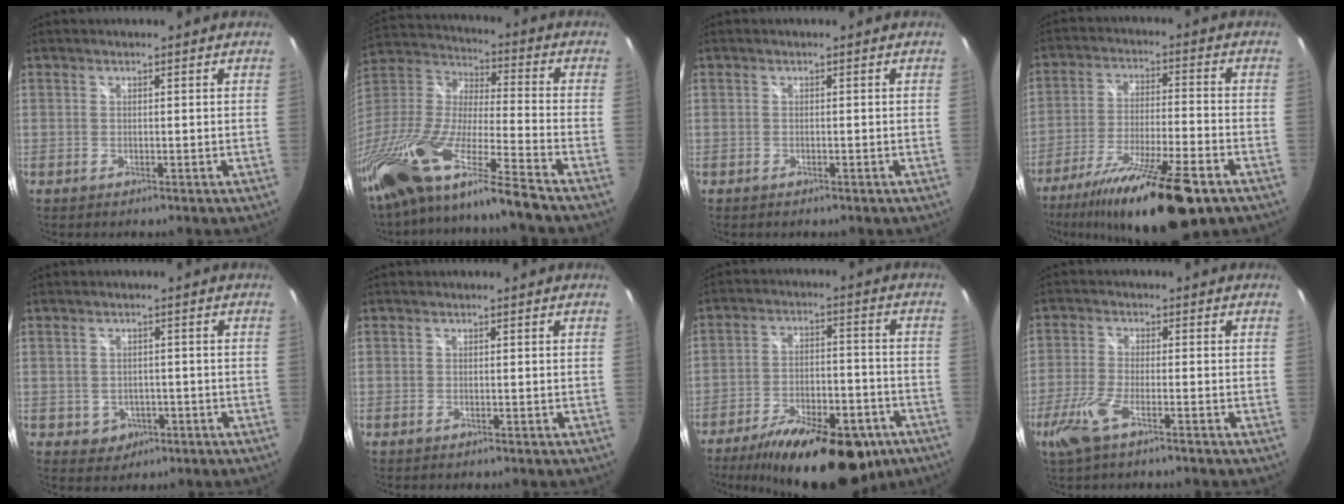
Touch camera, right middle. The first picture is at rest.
{"total": 23.3, "force": [-17.7, 0.4, 15.0], "torque": [-0.274, -0.054, -0.332]}
{"total": 0.5, "force": [-0.4, 0.3, 0.1], "torque": [-0.004, -0.002, -0.009]}
{"total": 20.0, "force": [-13.9, 3.3, 13.9], "torque": [-0.257, -0.036, -0.229]}
{"total": 4.1, "force": [-1.3, 3.8, 1.2], "torque": [-0.035, 0.003, -0.007]}
{"total": 0.0}
{"total": 21.9, "force": [-14.8, 8.7, 13.5], "torque": [-0.231, -0.021, -0.210]}
{"total": 6.9, "force": [-4.3, 1.3, 5.3], "torque": [-0.131, -0.015, -0.085]}